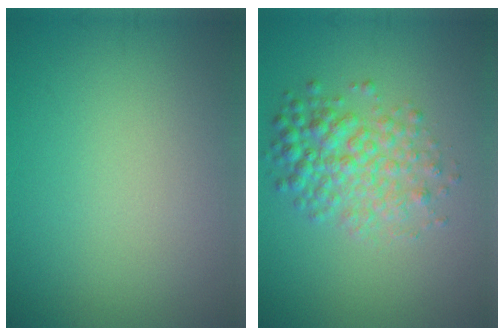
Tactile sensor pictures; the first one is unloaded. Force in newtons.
{"total": 4.3, "press": 4.3, "slide": 0.0}